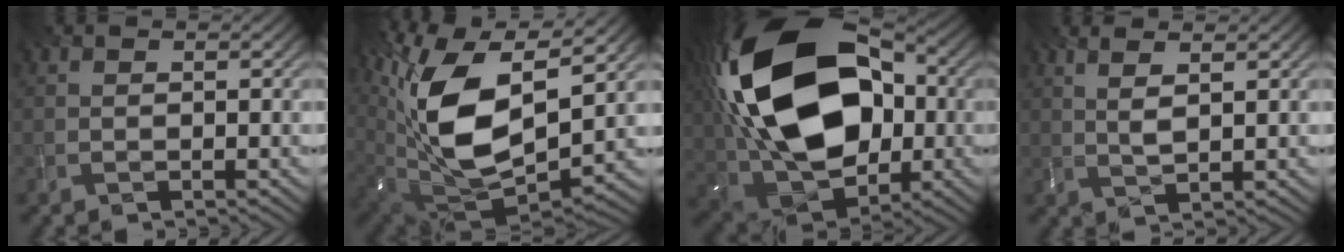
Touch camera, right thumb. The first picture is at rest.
{"total": 18.8, "force": [5.0, 10.0, 15.1], "torque": [-0.314, 0.000, 0.096]}
{"total": 23.0, "force": [3.2, 14.9, 17.2], "torque": [-0.369, 0.018, 0.053]}
{"total": 3.2, "force": [1.8, 0.6, 2.5], "torque": [-0.045, 0.003, 0.036]}